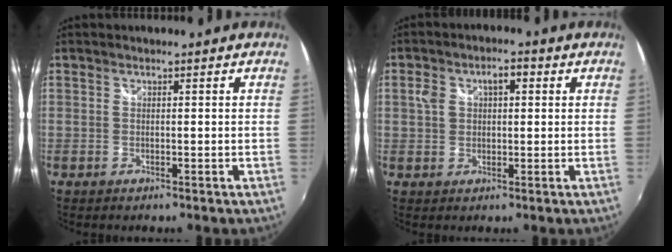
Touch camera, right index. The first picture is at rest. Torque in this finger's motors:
{"motor_torque": [0.11, -0.01, 0.10, 0.03]}